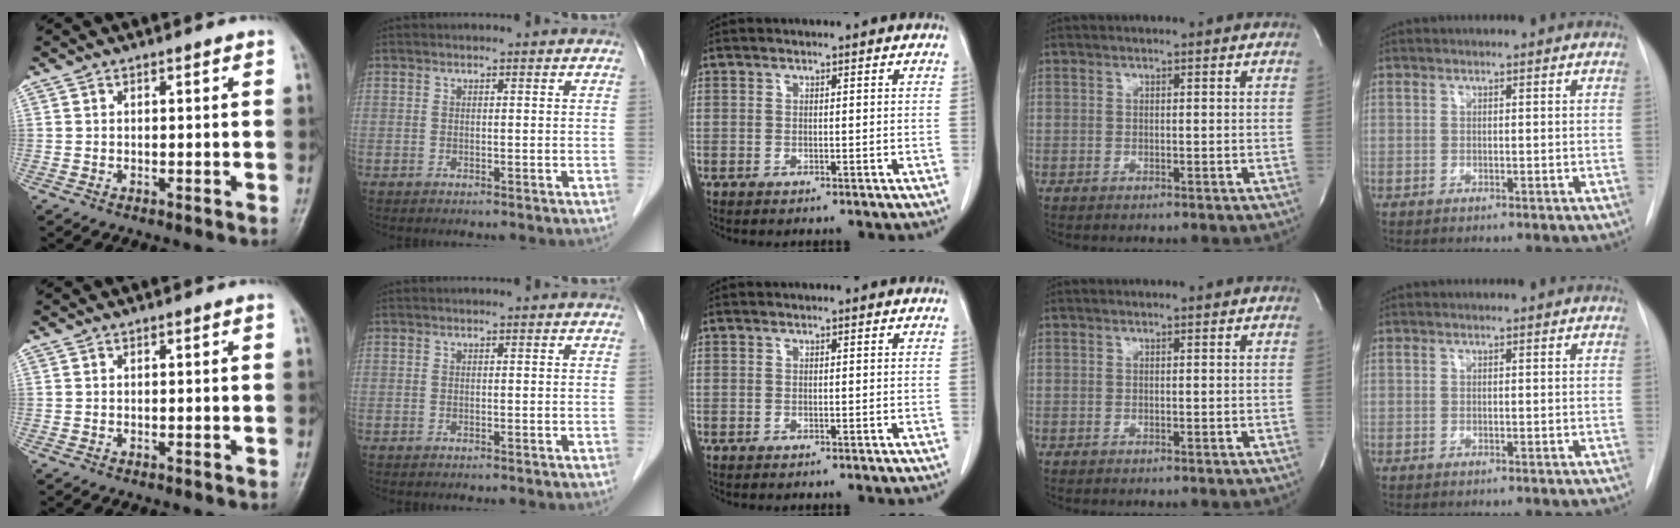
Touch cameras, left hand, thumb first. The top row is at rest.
{}